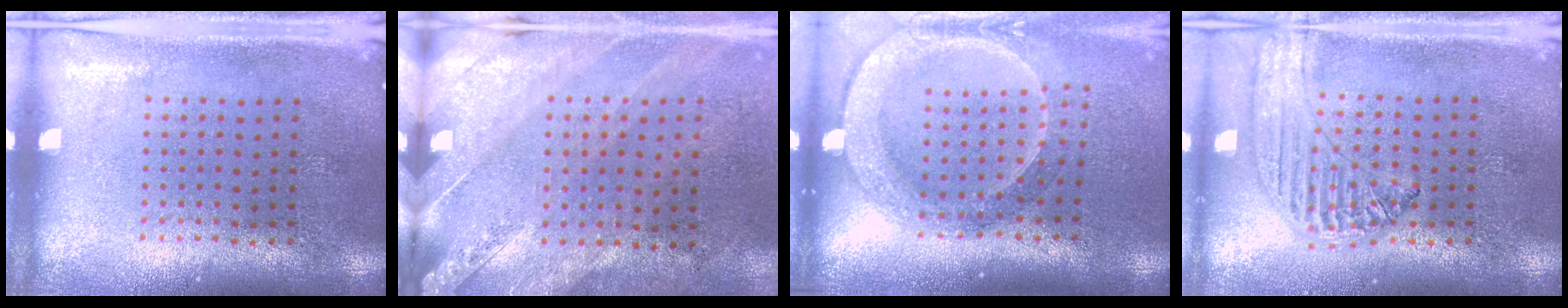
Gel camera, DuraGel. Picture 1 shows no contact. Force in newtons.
{"total": 2.5, "press": 2.0, "slide": 1.5}
{"total": 2.4, "press": 1.9, "slide": 1.4}
{"total": 1.2, "press": 1.2, "slide": 0.1}